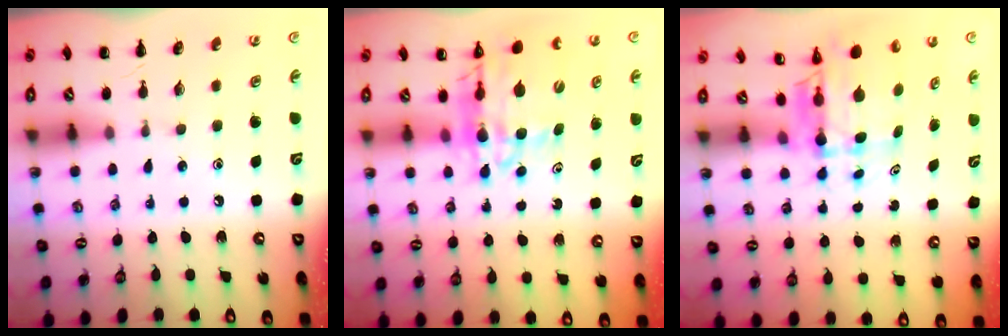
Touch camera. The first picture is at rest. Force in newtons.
{"total": 12.4, "press": 11.7, "slide": 4.1}
{"total": 6.3, "press": 6.0, "slide": 1.9}